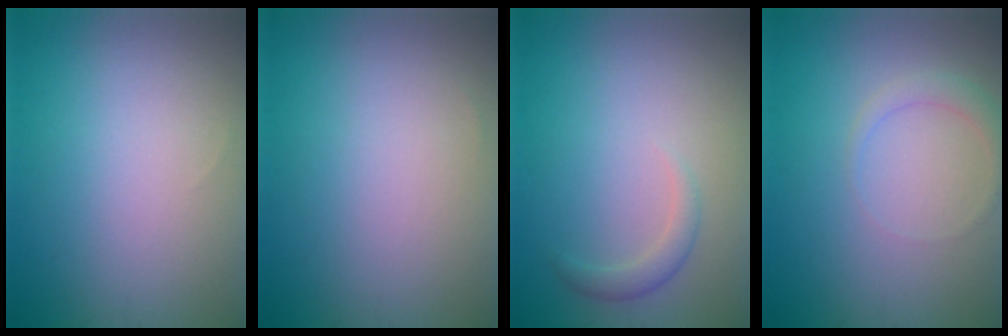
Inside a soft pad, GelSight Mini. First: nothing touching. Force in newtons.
{"total": 0.0}
{"total": 1.5, "press": 1.5, "slide": 0.1}
{"total": 1.5, "press": 1.5, "slide": 0.1}